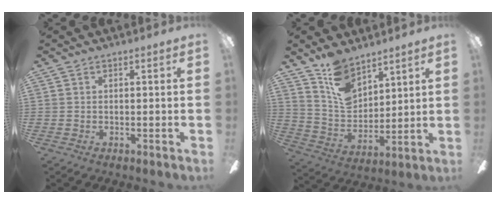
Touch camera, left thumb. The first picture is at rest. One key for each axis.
{"total": 11.2, "fx": 8.2, "fy": 5.9, "fz": 4.8, "tx": -0.092, "ty": -0.047, "tz": 0.158}